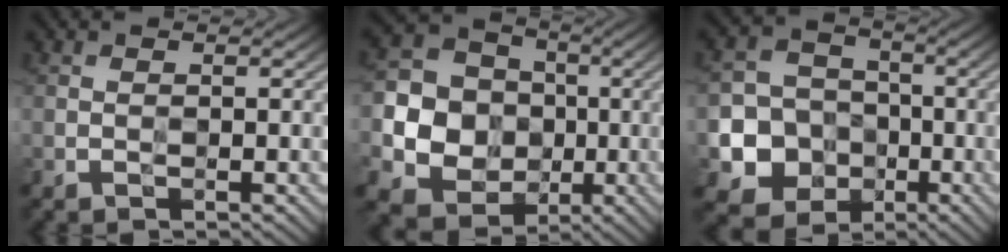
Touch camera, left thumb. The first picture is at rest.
{"total": 13.9, "force": [-1.9, 12.5, 5.9], "torque": [-0.178, -0.019, -0.050]}
{"total": 10.5, "force": [-3.4, 9.3, 3.4], "torque": [-0.096, -0.021, -0.093]}